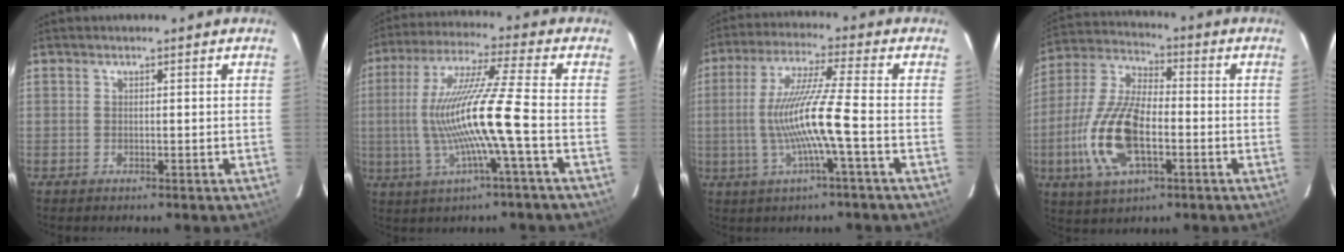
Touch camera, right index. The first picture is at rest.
{"total": 13.5, "force": [-2.8, -1.3, 13.1], "torque": [-0.248, -0.004, -0.045]}
{"total": 11.8, "force": [-2.6, -1.1, 11.5], "torque": [-0.218, -0.004, -0.044]}
{"total": 16.3, "force": [-4.4, 7.2, 13.9], "torque": [-0.306, -0.003, -0.084]}